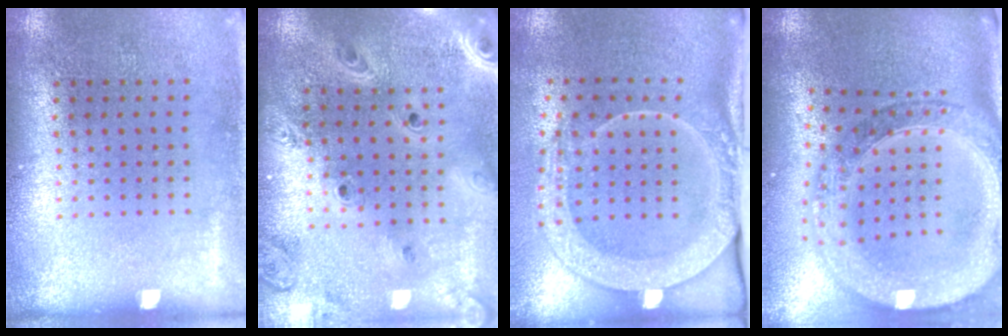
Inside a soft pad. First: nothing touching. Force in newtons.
{"total": 3.0, "press": 2.5, "slide": 1.6}
{"total": 2.8, "press": 2.2, "slide": 1.8}
{"total": 3.0, "press": 2.5, "slide": 1.6}